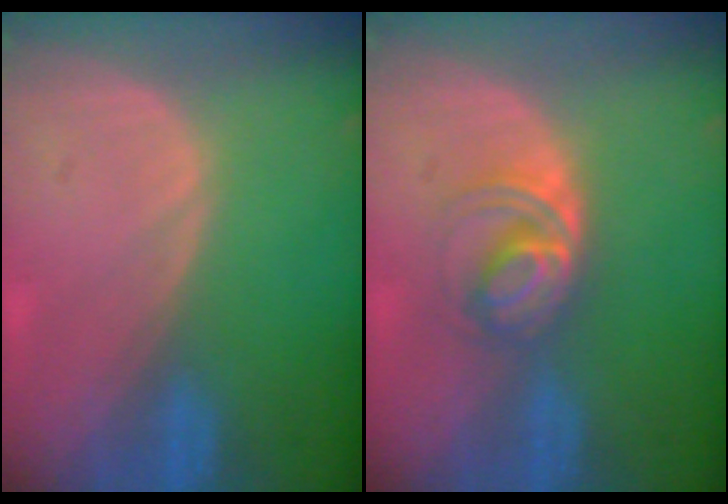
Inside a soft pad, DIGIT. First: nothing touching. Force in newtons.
{"total": 5.2, "press": 5.0, "slide": 1.2}